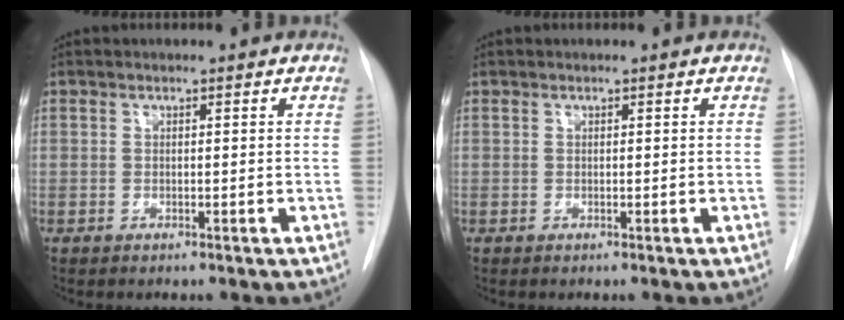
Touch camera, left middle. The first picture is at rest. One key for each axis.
{"total": 0.0}